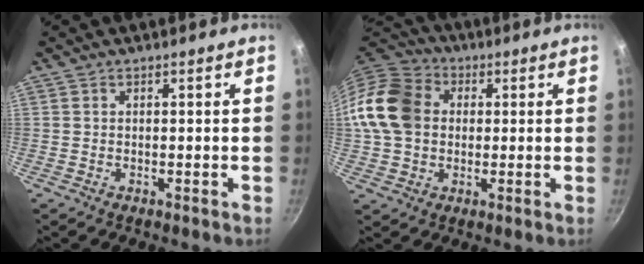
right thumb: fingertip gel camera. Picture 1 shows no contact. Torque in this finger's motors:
{"motor_torque": [1.14, 1.15, 0.50, 0.42, 0.38]}